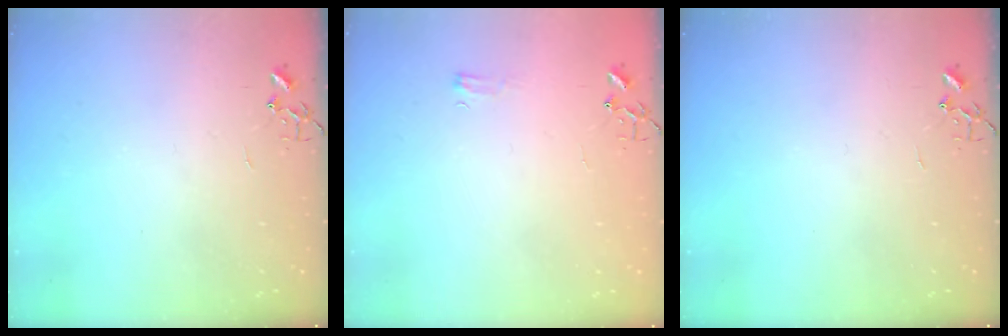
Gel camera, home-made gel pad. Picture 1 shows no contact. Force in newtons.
{"total": 3.7, "press": 3.6, "slide": 0.6}
{"total": 0.0}